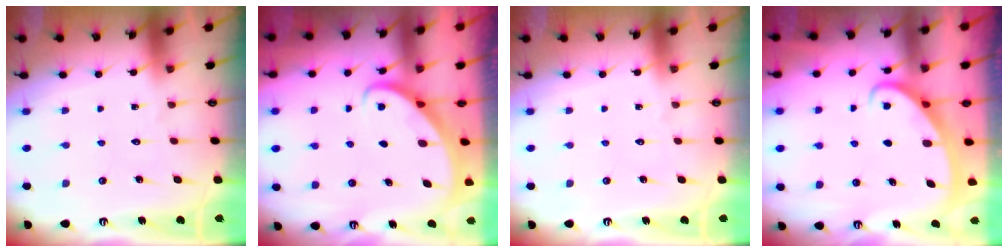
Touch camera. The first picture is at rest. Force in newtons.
{"total": 2.8, "press": 2.8, "slide": 0.2}
{"total": 0.0}
{"total": 2.6, "press": 2.6, "slide": 0.4}